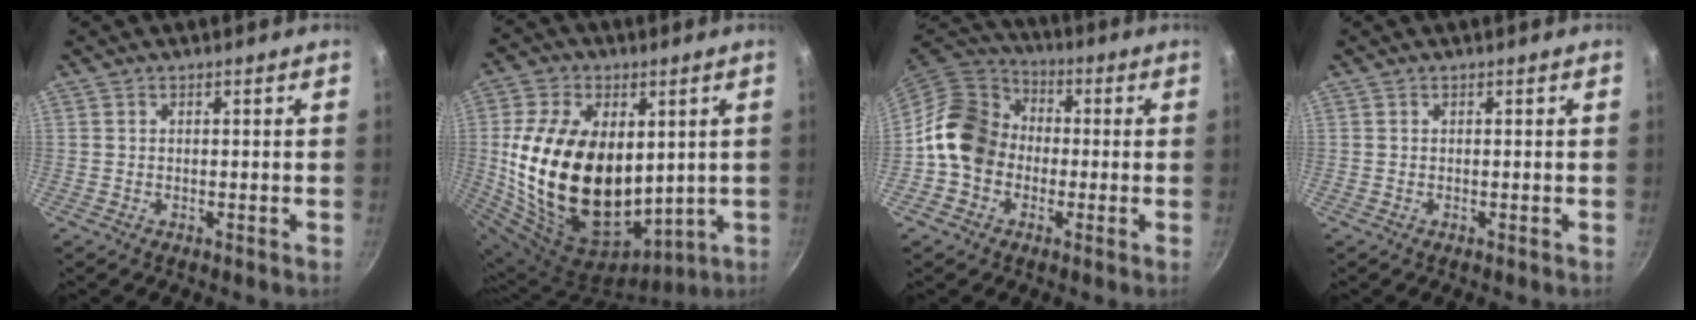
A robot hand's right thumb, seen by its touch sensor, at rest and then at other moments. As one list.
[{"total": 26.1, "force": [2.9, 16.8, 19.7], "torque": [-0.347, -0.021, 0.069]}, {"total": 13.1, "force": [-1.1, 11.1, 7.0], "torque": [-0.087, 0.032, -0.040]}, {"total": 0.0}]